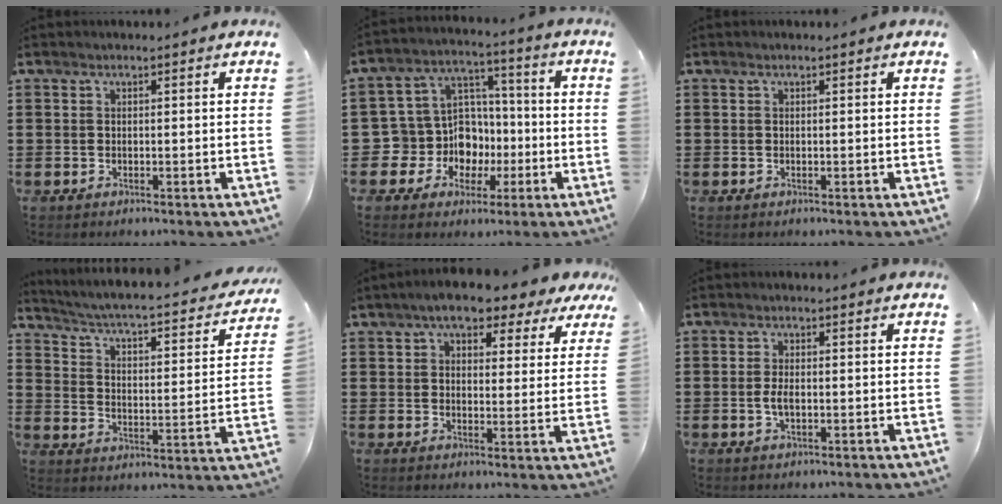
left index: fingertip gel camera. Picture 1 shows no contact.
{"total": 10.1, "force": [-1.7, 9.6, 2.6], "torque": [-0.106, 0.001, -0.022]}
{"total": 0.0}
{"total": 3.1, "force": [2.5, 0.1, 1.9], "torque": [-0.054, -0.032, 0.030]}
{"total": 6.4, "force": [4.9, 2.4, 3.4], "torque": [-0.071, -0.009, 0.082]}
{"total": 2.5, "force": [-0.3, 1.1, 2.3], "torque": [-0.052, -0.002, -0.007]}